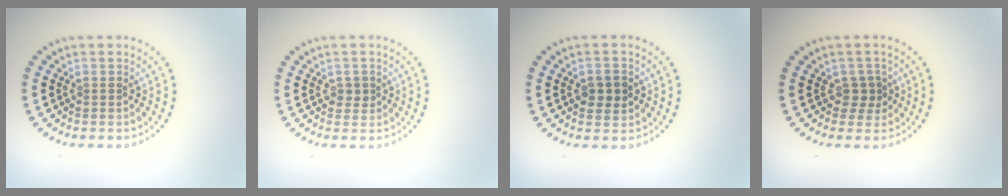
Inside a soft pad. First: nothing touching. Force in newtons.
{"total": 1.1, "press": 1.0, "slide": 0.3}
{"total": 2.2, "press": 2.2, "slide": 0.2}
{"total": 1.4, "press": 1.2, "slide": 0.9}